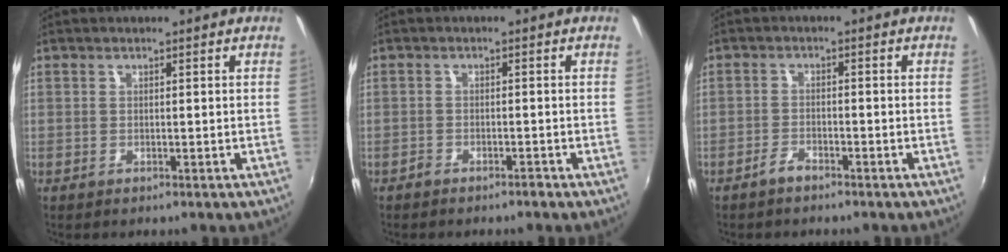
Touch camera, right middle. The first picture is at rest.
{"total": 1.6, "force": [-1.5, 0.4, 0.4], "torque": [-0.019, 0.001, -0.030]}
{"total": 2.3, "force": [-2.0, 0.7, 0.9], "torque": [-0.027, 0.001, -0.039]}